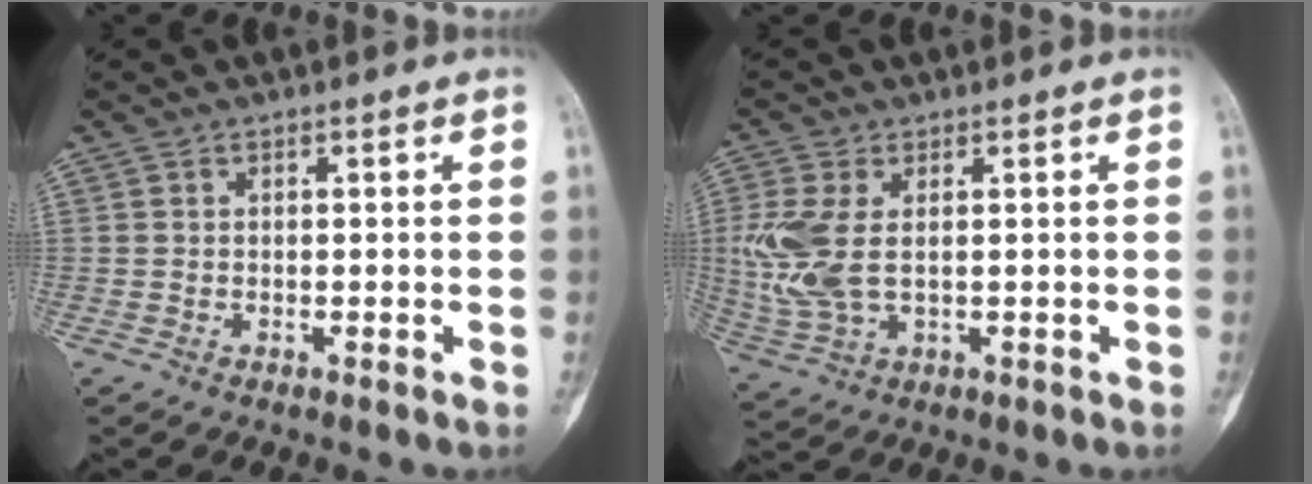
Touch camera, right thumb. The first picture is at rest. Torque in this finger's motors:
{"motor_torque": [0.38, 0.48, 1.01, 0.33, 0.14]}